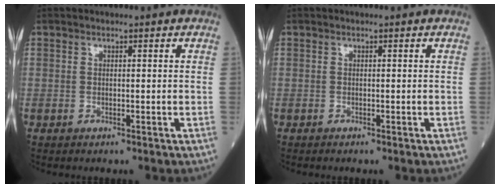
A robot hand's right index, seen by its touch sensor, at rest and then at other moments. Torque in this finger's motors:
{"motor_torque": [-0.13, -0.15, 0.12, -0.01]}